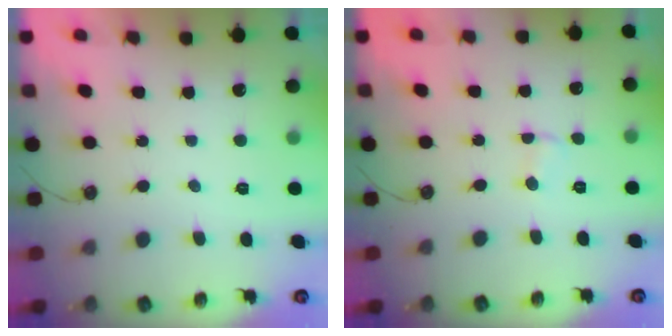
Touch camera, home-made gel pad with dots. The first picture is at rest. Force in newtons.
{"total": 2.1, "press": 2.1, "slide": 0.2}